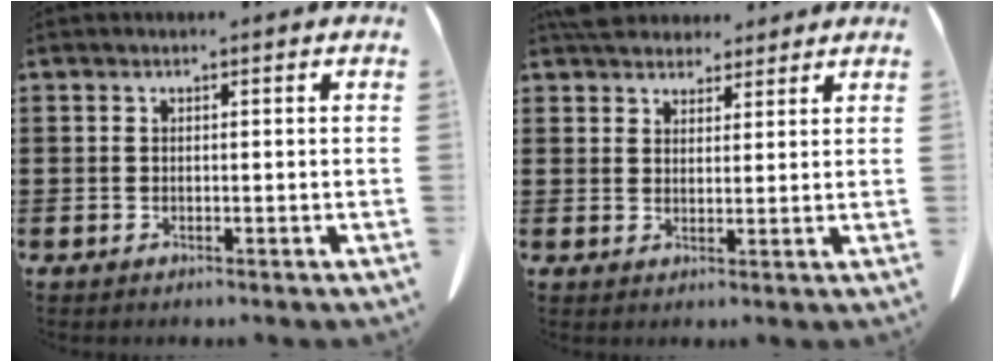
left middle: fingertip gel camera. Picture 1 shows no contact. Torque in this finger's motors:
{"motor_torque": [1.08, -0.14, 0.20, 0.03]}